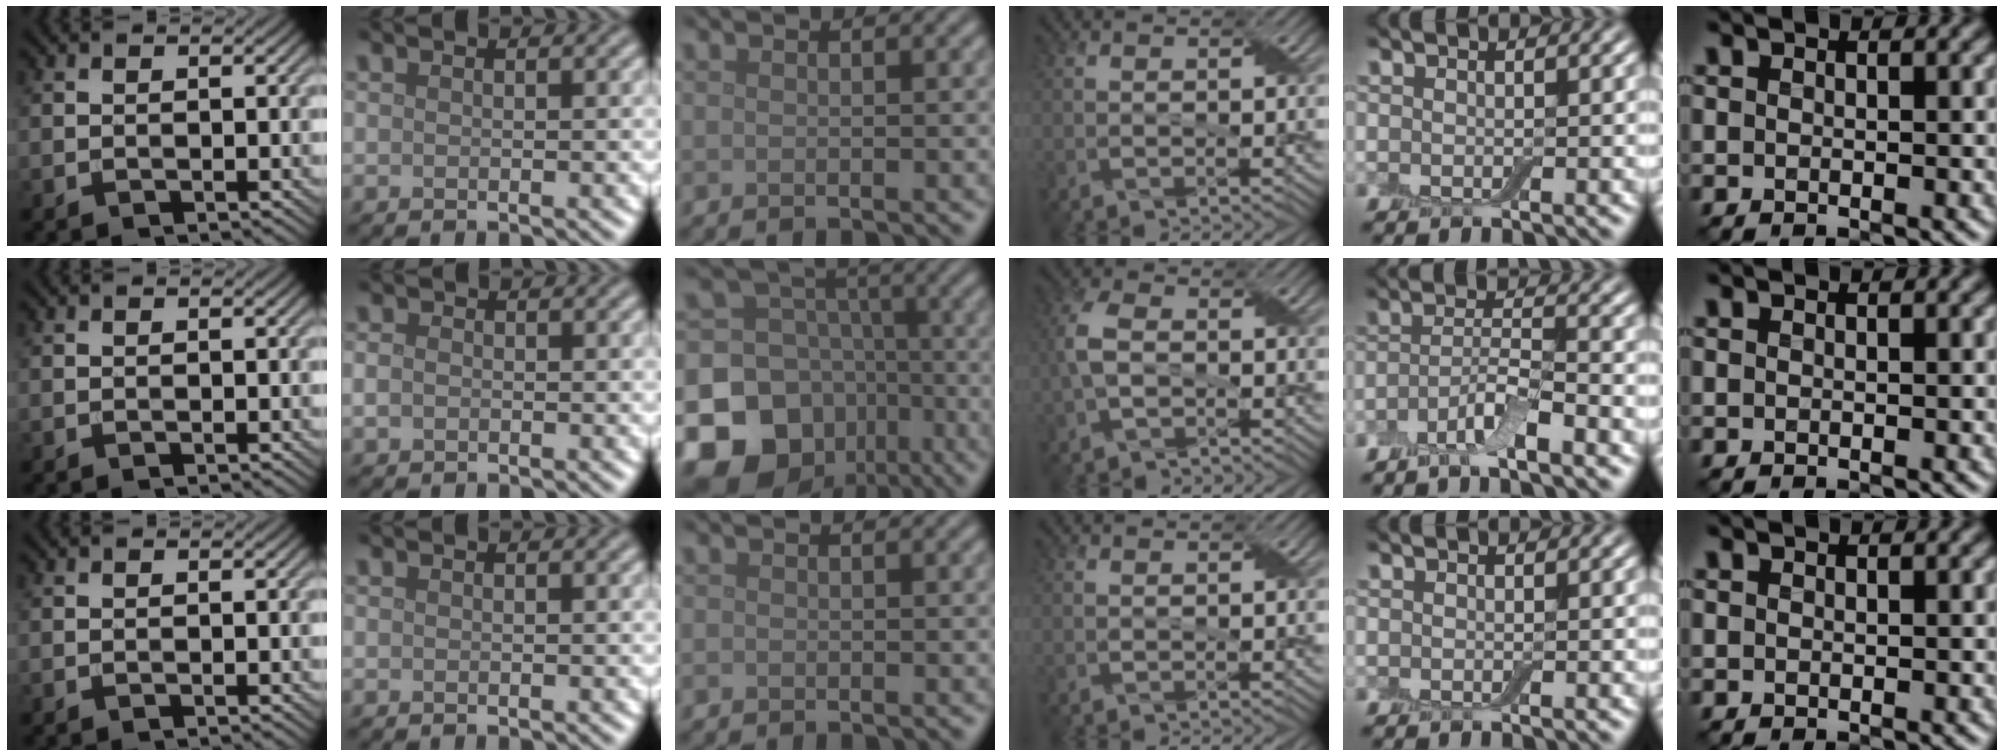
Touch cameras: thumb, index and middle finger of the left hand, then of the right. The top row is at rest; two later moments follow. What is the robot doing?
{"motion": "fold", "object": "cloth"}